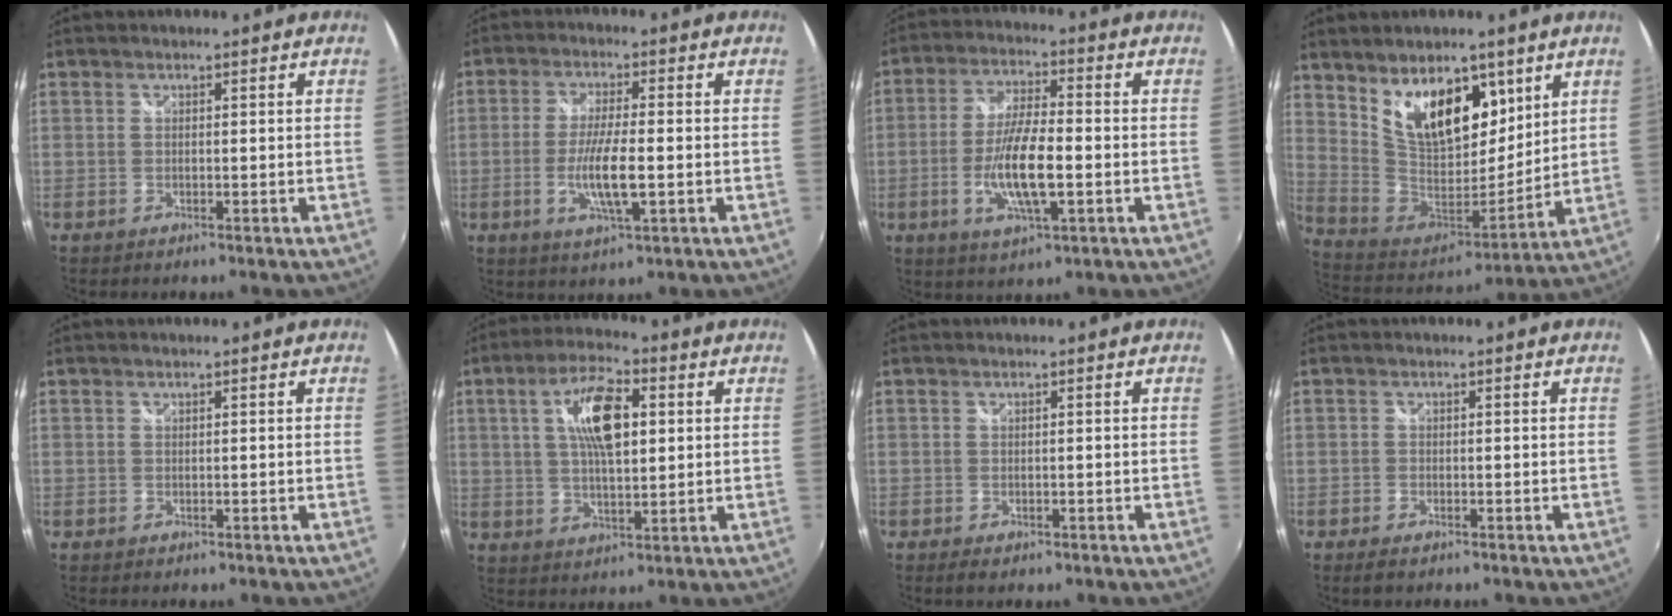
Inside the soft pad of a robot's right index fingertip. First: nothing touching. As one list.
[{"total": 8.1, "force": [-1.8, 1.2, 7.8], "torque": [-0.151, -0.012, -0.034]}, {"total": 11.1, "force": [-2.8, 2.8, 10.3], "torque": [-0.205, -0.007, -0.052]}, {"total": 18.5, "force": [8.9, 10.1, 12.7], "torque": [-0.232, -0.001, 0.174]}, {"total": 0.0}, {"total": 11.0, "force": [2.7, 4.2, 9.8], "torque": [-0.177, 0.012, 0.047]}, {"total": 1.9, "force": [-1.1, 1.1, 1.1], "torque": [-0.021, -0.007, -0.015]}, {"total": 2.0, "force": [-1.5, 0.9, 1.0], "torque": [-0.022, -0.009, -0.028]}]